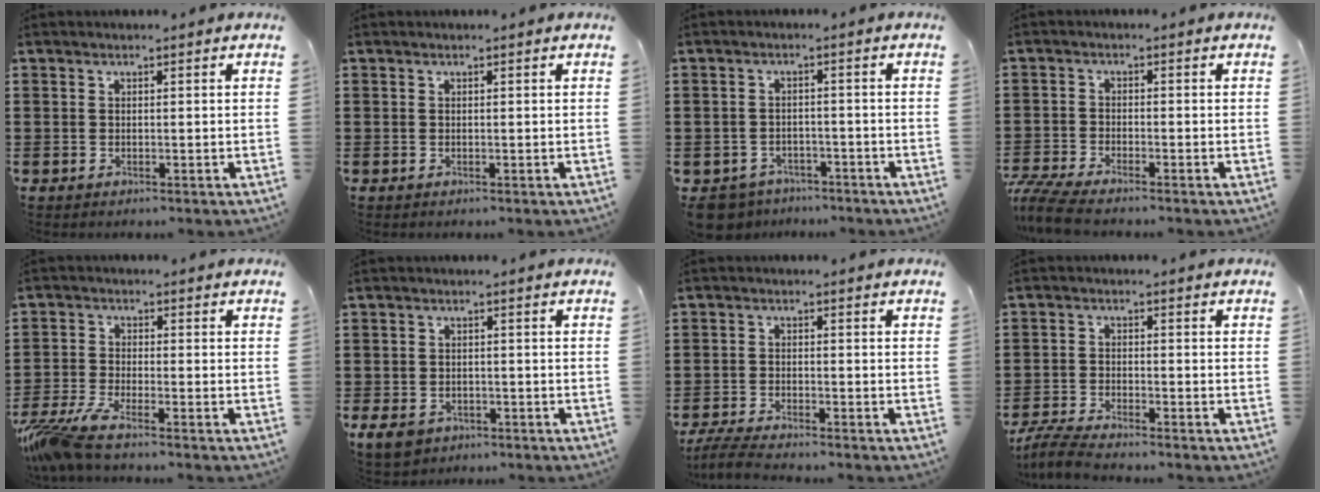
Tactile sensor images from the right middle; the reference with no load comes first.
{"total": 0.0}
{"total": 3.5, "force": [-3.5, 0.7, -0.1], "torque": [-0.022, -0.005, -0.079]}
{"total": 4.6, "force": [-4.3, 0.2, 1.5], "torque": [-0.052, -0.016, -0.090]}
{"total": 5.4, "force": [-4.6, 0.1, 2.8], "torque": [-0.094, -0.027, -0.101]}
{"total": 2.5, "force": [-1.8, 1.4, 0.9], "torque": [-0.030, -0.003, -0.038]}
{"total": 4.1, "force": [-3.8, 0.0, 1.4], "torque": [-0.045, -0.014, -0.080]}
{"total": 4.7, "force": [-4.4, 0.1, 1.6], "torque": [-0.055, -0.015, -0.093]}